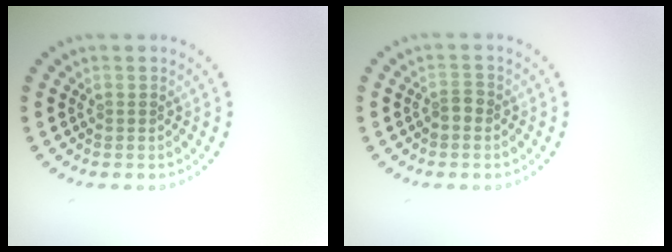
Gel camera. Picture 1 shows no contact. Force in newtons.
{"total": 1.1, "press": 1.0, "slide": 0.4}